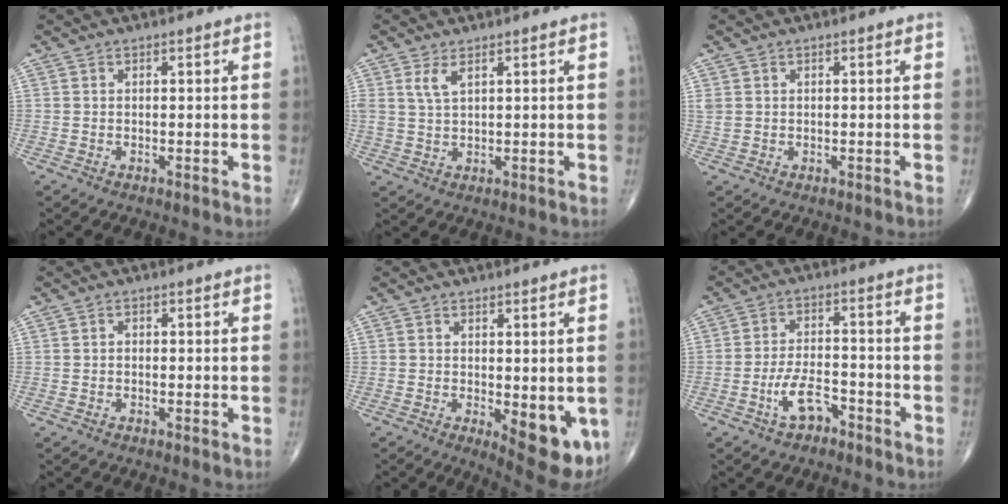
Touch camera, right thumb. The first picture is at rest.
{"total": 3.0, "force": [1.6, 1.1, 2.3], "torque": [-0.051, -0.004, 0.041]}
{"total": 1.2, "force": [0.4, 1.0, 0.6], "torque": [-0.014, 0.006, 0.013]}
{"total": 0.7, "force": [-0.1, 0.5, 0.5], "torque": [-0.006, 0.002, -0.003]}
{"total": 9.7, "force": [-1.9, 4.0, 8.7], "torque": [-0.096, -0.022, -0.014]}
{"total": 6.2, "force": [-3.6, 3.0, 4.0], "torque": [-0.070, 0.029, -0.065]}